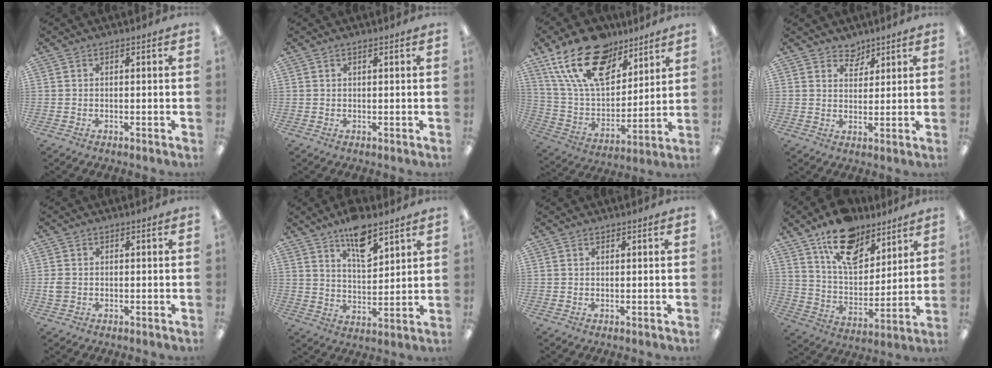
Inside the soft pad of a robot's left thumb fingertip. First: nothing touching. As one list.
[{"total": 0.5, "force": [0.4, 0.1, 0.3], "torque": [-0.008, 0.002, 0.007]}, {"total": 22.4, "force": [14.1, 12.0, 12.7], "torque": [-0.240, -0.071, 0.257]}, {"total": 4.3, "force": [3.7, 2.2, 0.3], "torque": [-0.001, -0.022, 0.066]}, {"total": 2.5, "force": [-0.2, 2.0, 1.5], "torque": [-0.025, 0.006, -0.003]}, {"total": 9.3, "force": [6.4, 4.4, 5.1], "torque": [-0.071, -0.034, 0.109]}, {"total": 0.6, "force": [0.5, 0.3, 0.3], "torque": [-0.007, 0.002, 0.008]}, {"total": 16.9, "force": [12.0, 8.7, 8.2], "torque": [-0.134, -0.063, 0.216]}]